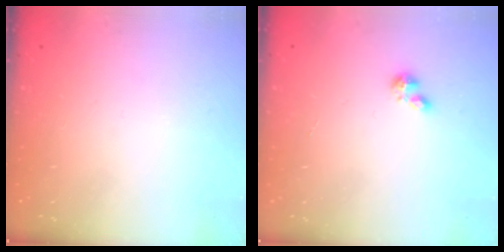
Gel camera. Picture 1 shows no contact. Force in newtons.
{"total": 1.6, "press": 1.6, "slide": 0.2}